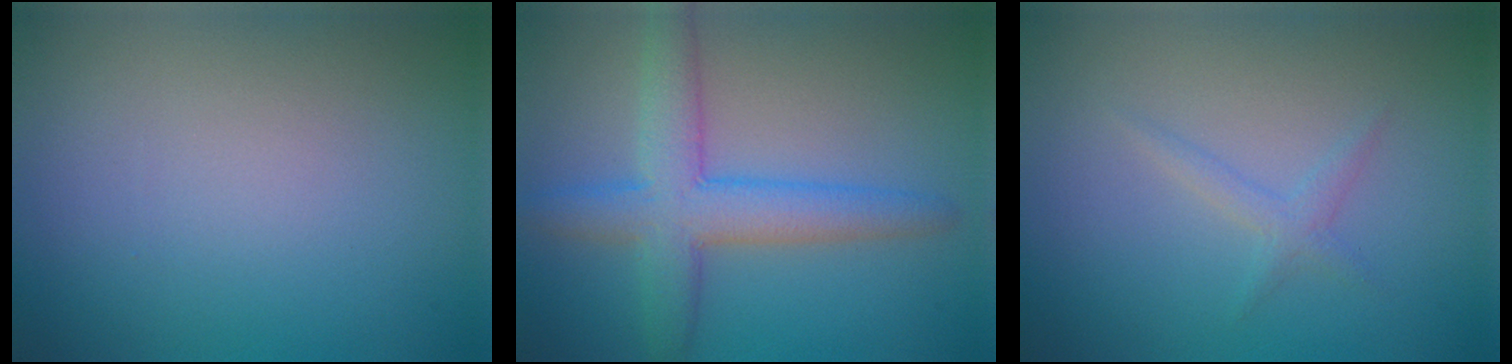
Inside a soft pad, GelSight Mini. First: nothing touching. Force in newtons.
{"total": 5.4, "press": 5.4, "slide": 0.1}
{"total": 1.2, "press": 1.2, "slide": 0.0}